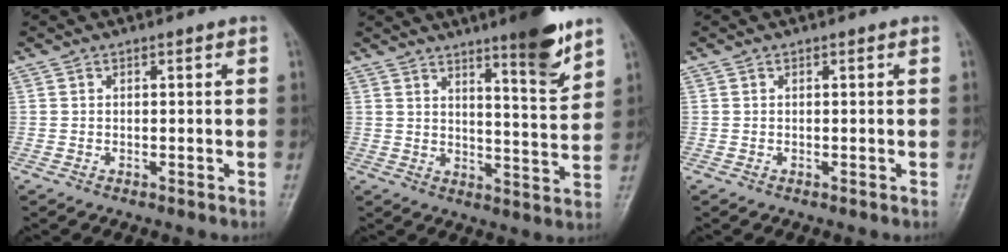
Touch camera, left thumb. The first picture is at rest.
{"total": 11.3, "force": [7.8, 1.4, 8.0], "torque": [-0.099, -0.060, 0.118]}
{"total": 0.0}